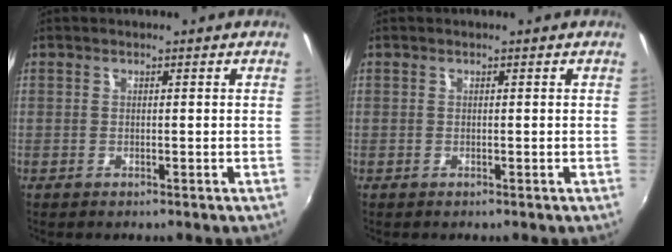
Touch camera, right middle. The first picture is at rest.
{"total": 0.0}